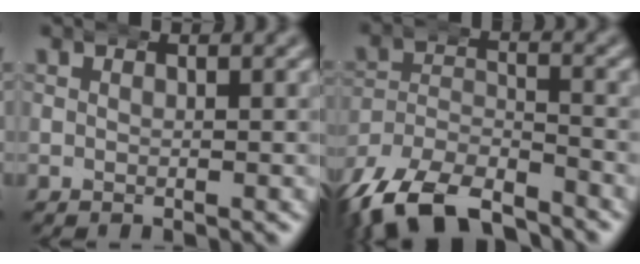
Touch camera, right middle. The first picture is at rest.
{"total": 10.1, "force": [-8.3, 4.7, 3.2], "torque": [-0.081, -0.032, -0.137]}